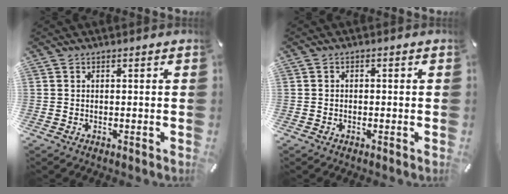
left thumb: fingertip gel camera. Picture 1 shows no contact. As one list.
[{"total": 0.8, "force": [-0.5, 0.5, 0.3], "torque": [-0.006, 0.001, -0.011]}]